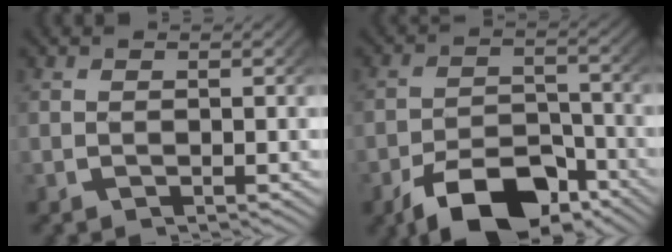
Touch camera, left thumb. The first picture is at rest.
{"total": 9.0, "force": [-5.9, 4.7, 5.0], "torque": [-0.082, -0.032, -0.088]}